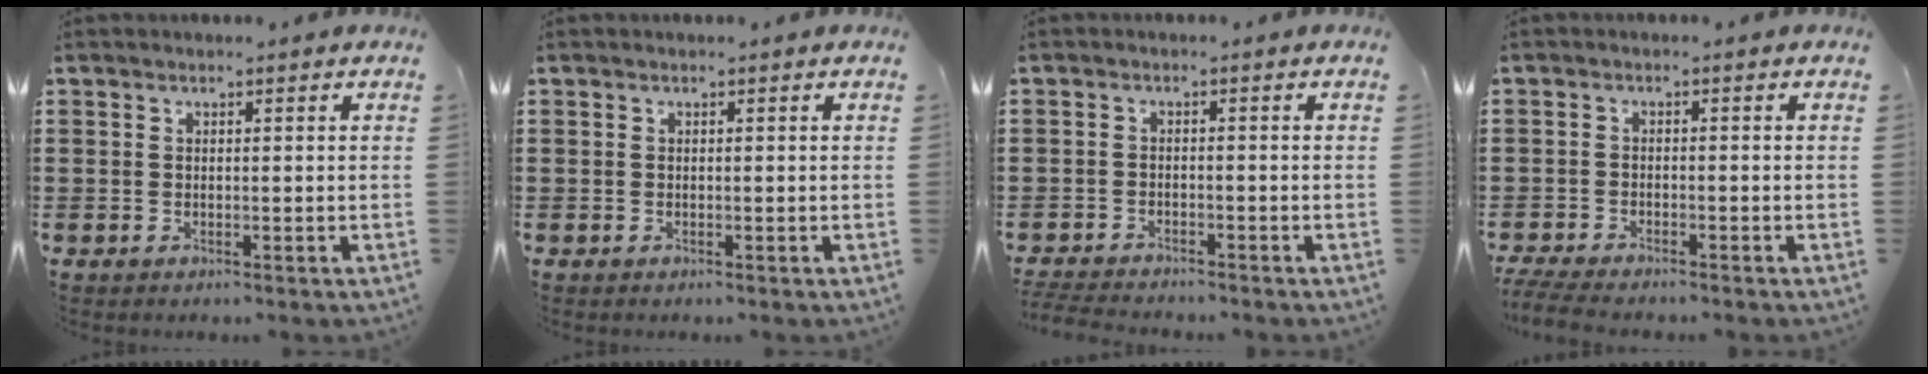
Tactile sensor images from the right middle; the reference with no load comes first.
{"total": 0.0}
{"total": 2.6, "force": [-2.6, 0.1, 0.3], "torque": [-0.015, -0.004, -0.057]}
{"total": 2.9, "force": [-2.7, 0.2, 0.9], "torque": [-0.029, -0.004, -0.060]}